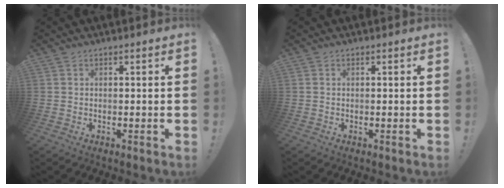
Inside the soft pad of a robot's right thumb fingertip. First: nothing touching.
{"total": 0.0}